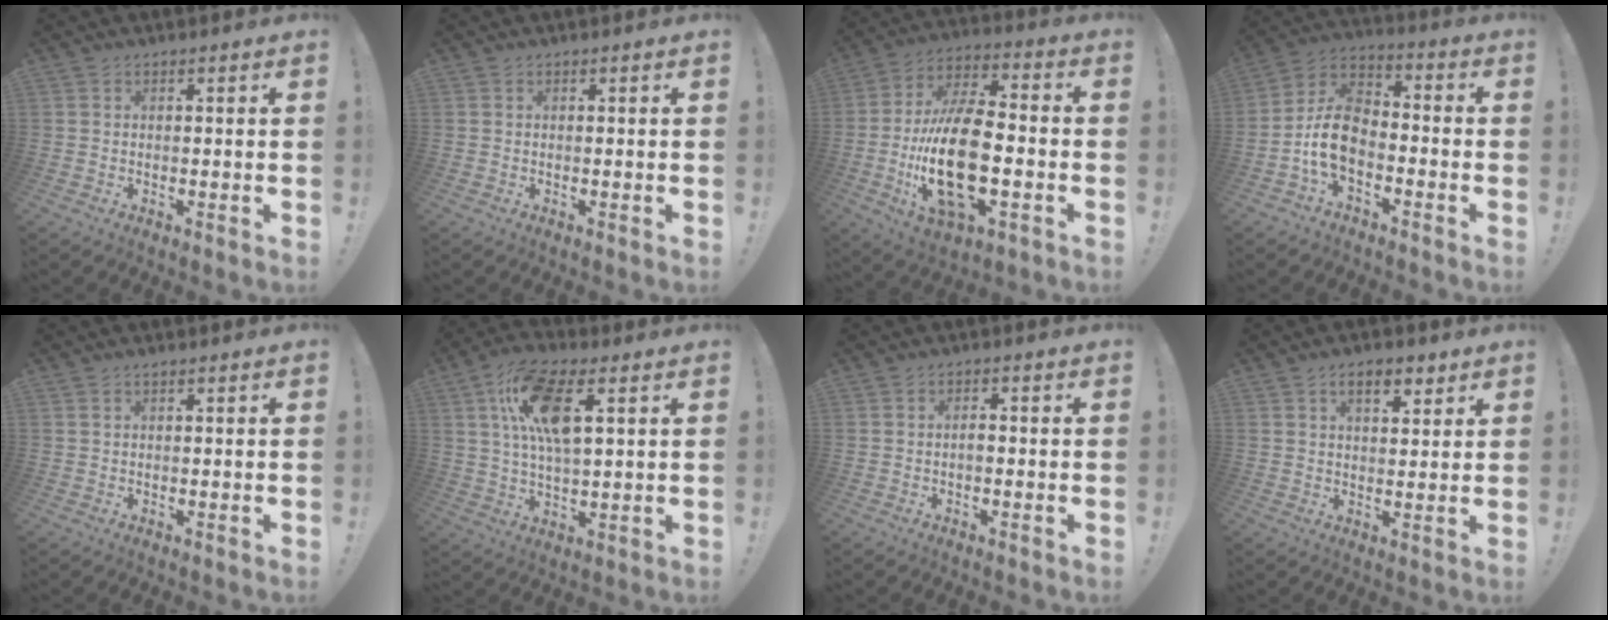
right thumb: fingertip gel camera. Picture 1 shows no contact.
{"total": 0.0}
{"total": 22.2, "force": [-4.6, 10.5, 19.0], "torque": [-0.378, 0.011, -0.074]}
{"total": 11.6, "force": [-4.4, 7.6, 7.5], "torque": [-0.141, 0.021, -0.080]}
{"total": 0.8, "force": [0.6, 0.0, 0.6], "torque": [-0.020, 0.004, 0.012]}
{"total": 15.0, "force": [5.1, 6.5, 12.5], "torque": [-0.230, 0.000, 0.088]}
{"total": 1.6, "force": [-0.8, 0.7, 1.3], "torque": [-0.032, 0.009, -0.013]}
{"total": 6.1, "force": [3.4, 3.0, 4.1], "torque": [-0.058, -0.006, 0.057]}